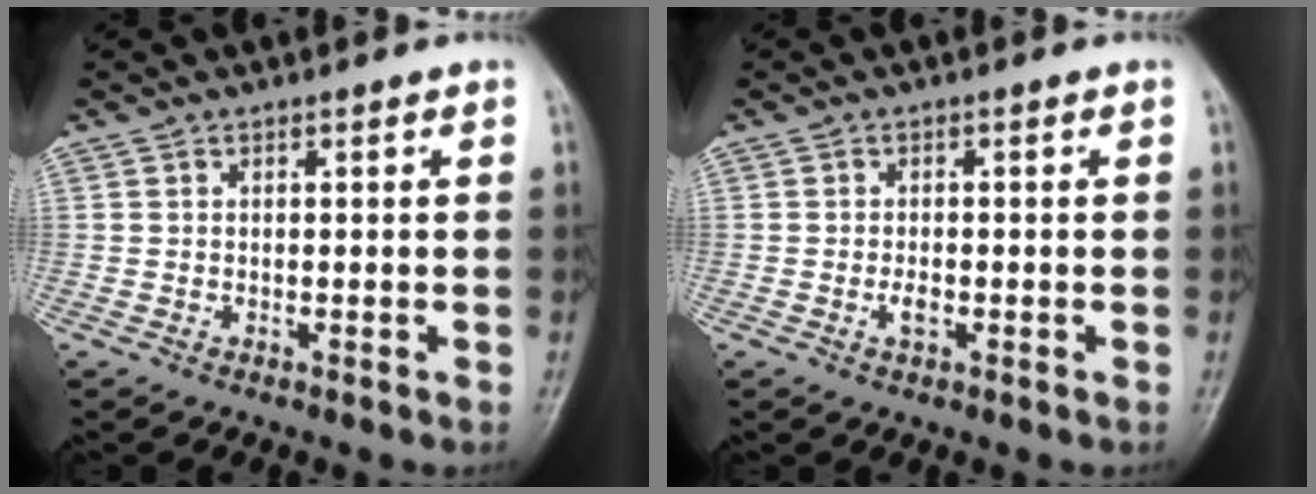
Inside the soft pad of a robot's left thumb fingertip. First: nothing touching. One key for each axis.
{"total": 2.1, "fx": -0.6, "fy": 1.0, "fz": 1.7, "tx": -0.028, "ty": 0.002, "tz": -0.011}